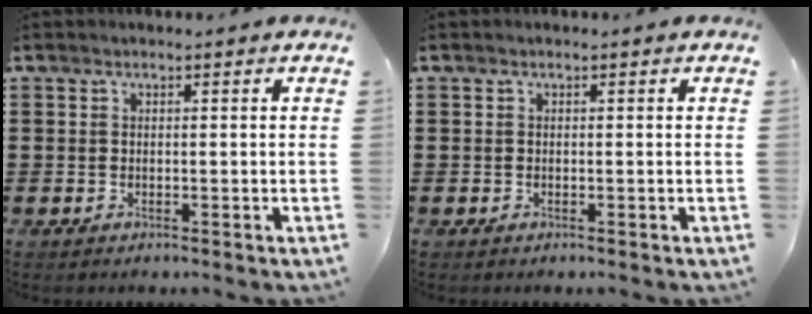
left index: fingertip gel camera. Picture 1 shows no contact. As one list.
[{"total": 0.0}]